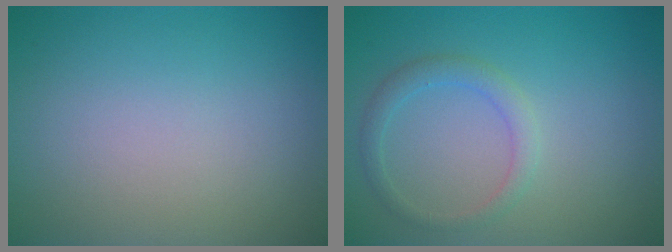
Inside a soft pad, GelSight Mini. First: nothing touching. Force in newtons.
{"total": 1.9, "press": 1.9, "slide": 0.1}